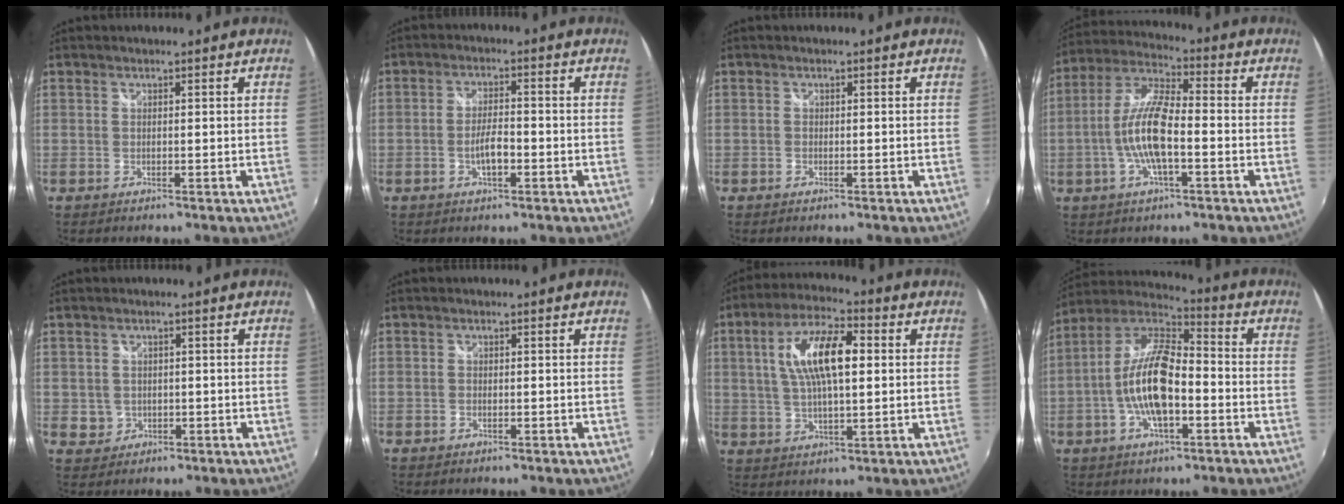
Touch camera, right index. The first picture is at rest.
{"total": 4.2, "force": [-1.7, 1.3, 3.6], "torque": [-0.070, 0.001, -0.028]}
{"total": 0.5, "force": [-0.4, 0.3, 0.1], "torque": [-0.001, -0.001, -0.008]}
{"total": 11.6, "force": [-2.8, 3.1, 10.8], "torque": [-0.224, 0.003, -0.055]}
{"total": 3.1, "force": [-0.2, 3.0, 0.5], "torque": [-0.007, 0.006, 0.004]}
{"total": 0.9, "force": [-0.6, 0.6, 0.2], "torque": [-0.004, -0.001, -0.009]}
{"total": 12.6, "force": [2.4, 4.6, 11.5], "torque": [-0.216, 0.017, 0.042]}
{"total": 14.5, "force": [-3.6, 5.5, 12.9], "torque": [-0.259, 0.005, -0.072]}